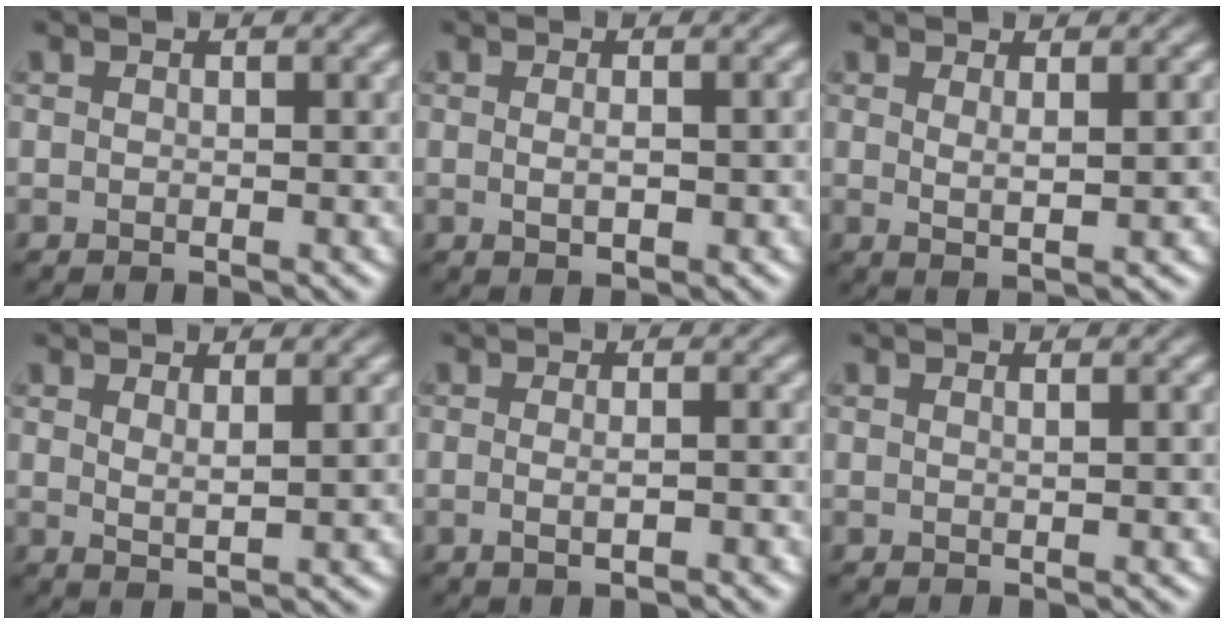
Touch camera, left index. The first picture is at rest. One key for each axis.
{"total": 2.1, "fx": -0.1, "fy": 0.6, "fz": 2.0, "tx": -0.026, "ty": -0.006, "tz": 0.005}
{"total": 2.0, "fx": 0.8, "fy": 0.3, "fz": 1.8, "tx": -0.033, "ty": -0.008, "tz": 0.015}
{"total": 1.5, "fx": 1.1, "fy": 0.2, "fz": 1.1, "tx": -0.020, "ty": -0.007, "tz": 0.018}
{"total": 2.3, "fx": -0.3, "fy": 0.7, "fz": 2.1, "tx": -0.023, "ty": -0.005, "tz": -0.009}
{"total": 1.0, "fx": 0.4, "fy": 0.4, "fz": 0.9, "tx": -0.005, "ty": -0.003, "tz": -0.005}